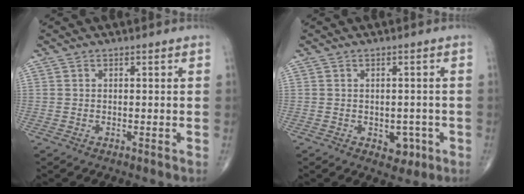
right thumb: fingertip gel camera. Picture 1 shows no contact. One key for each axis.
{"total": 3.7, "fx": -1.3, "fy": 2.7, "fz": 2.3, "tx": -0.003, "ty": 0.005, "tz": -0.012}